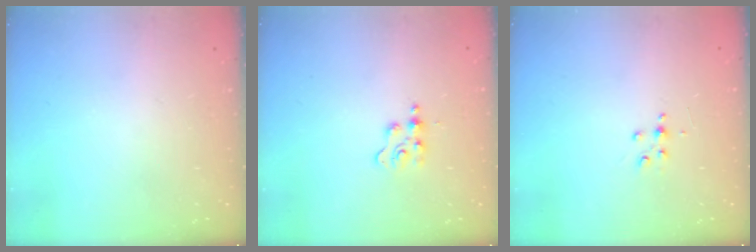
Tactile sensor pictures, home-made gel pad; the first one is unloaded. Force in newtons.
{"total": 2.3, "press": 2.3, "slide": 0.4}
{"total": 3.9, "press": 3.9, "slide": 0.5}